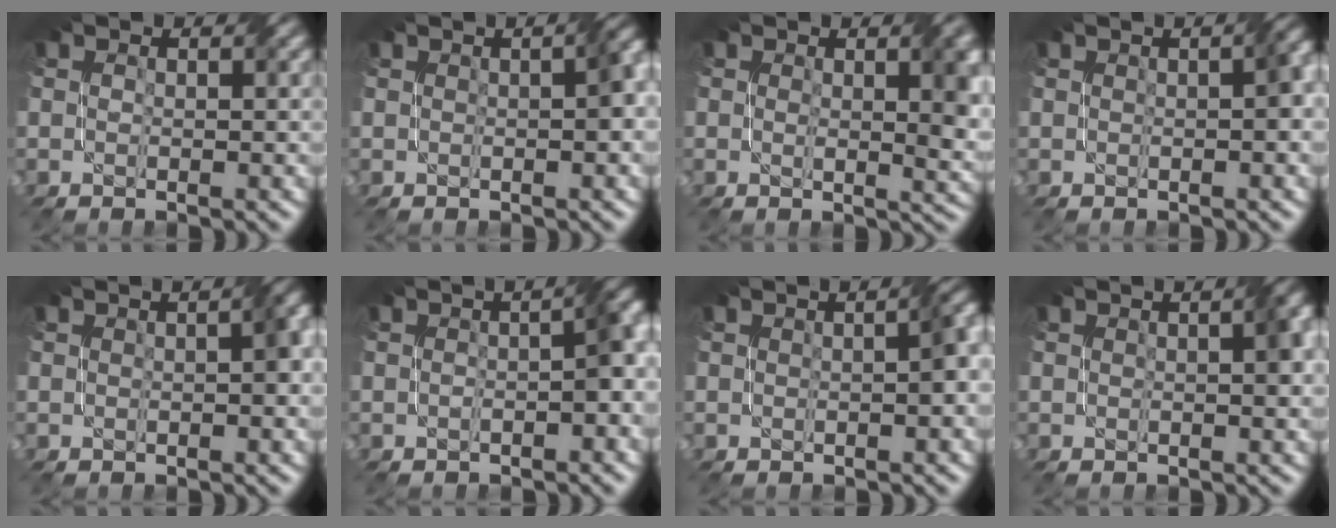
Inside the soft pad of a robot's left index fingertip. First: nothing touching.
{"total": 3.0, "force": [0.3, 0.7, 2.9], "torque": [-0.032, 0.013, 0.007]}
{"total": 4.4, "force": [1.0, 1.3, 4.1], "torque": [-0.050, -0.001, 0.019]}
{"total": 2.6, "force": [0.2, 0.6, 2.6], "torque": [-0.031, 0.011, 0.006]}
{"total": 2.7, "force": [0.3, 0.7, 2.6], "torque": [-0.036, 0.013, 0.004]}
{"total": 4.0, "force": [-0.2, 0.9, 3.8], "torque": [-0.050, 0.016, -0.003]}
{"total": 3.5, "force": [0.3, 0.9, 3.3], "torque": [-0.030, 0.018, 0.005]}
{"total": 3.1, "force": [0.7, 0.8, 2.9], "torque": [-0.037, 0.013, 0.010]}